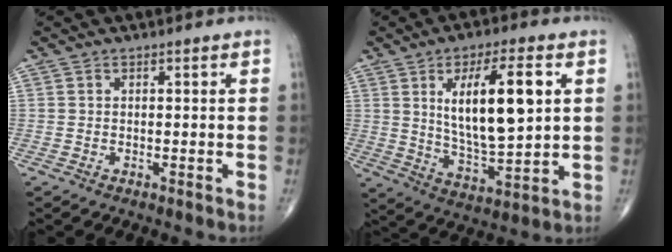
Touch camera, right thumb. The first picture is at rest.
{"total": 16.4, "force": [4.1, 5.6, 14.9], "torque": [-0.238, -0.020, 0.078]}